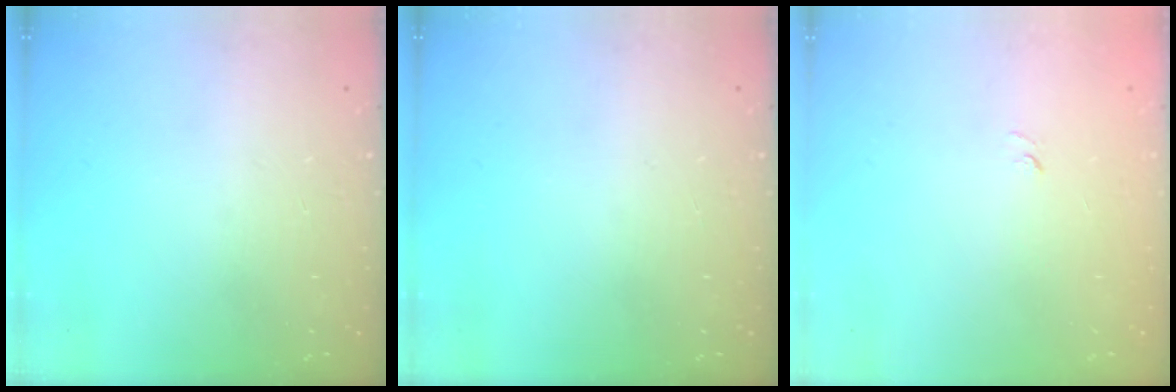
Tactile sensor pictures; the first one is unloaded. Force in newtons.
{"total": 0.0}
{"total": 3.3, "press": 3.1, "slide": 1.0}